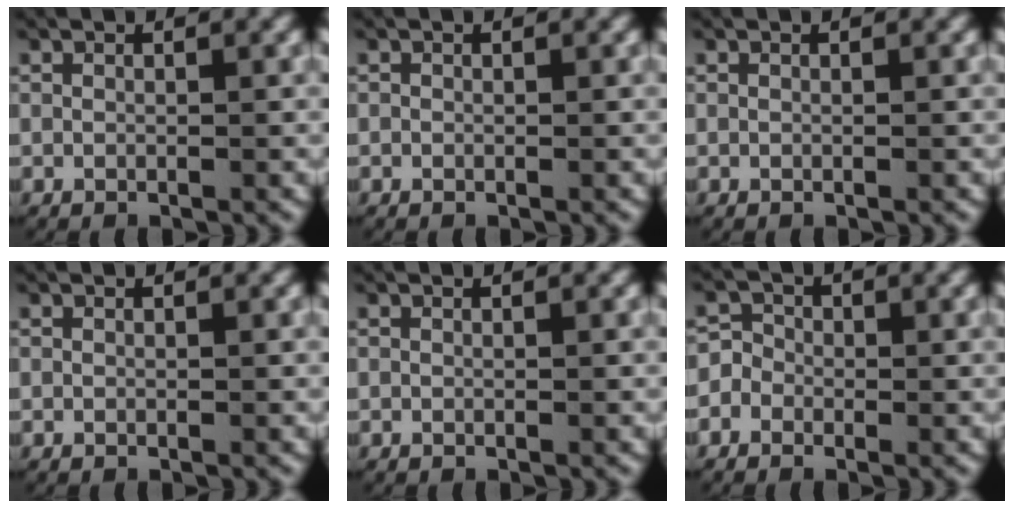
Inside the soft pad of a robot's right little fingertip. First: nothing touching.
{"total": 0.0}
{"total": 0.0}
{"total": 0.0}
{"total": 0.0}
{"total": 4.3, "force": [-0.2, 4.0, 1.5], "torque": [-0.035, 0.006, -0.019]}